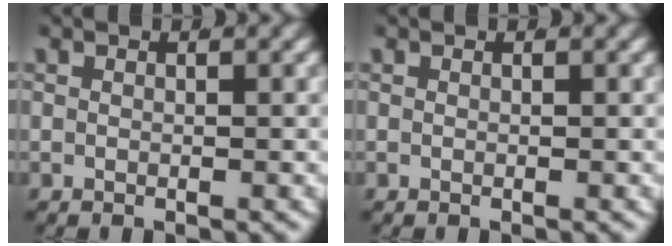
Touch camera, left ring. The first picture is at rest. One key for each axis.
{"total": 0.0}